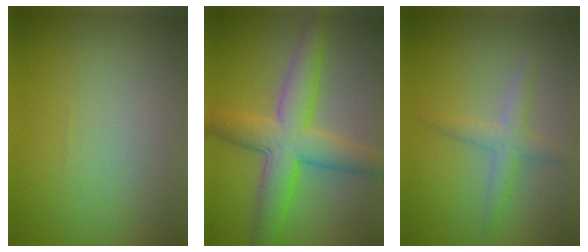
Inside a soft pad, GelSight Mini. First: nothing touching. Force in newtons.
{"total": 7.5, "press": 7.5, "slide": 0.1}
{"total": 2.4, "press": 2.4, "slide": 0.0}